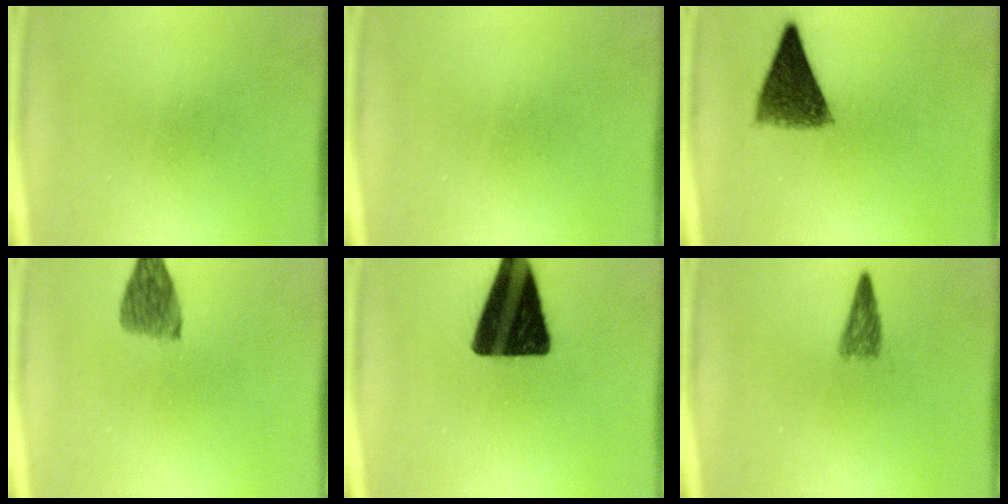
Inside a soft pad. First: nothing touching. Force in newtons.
{"total": 0.0}
{"total": 8.4}
{"total": 4.1}
{"total": 18.5}
{"total": 2.5}